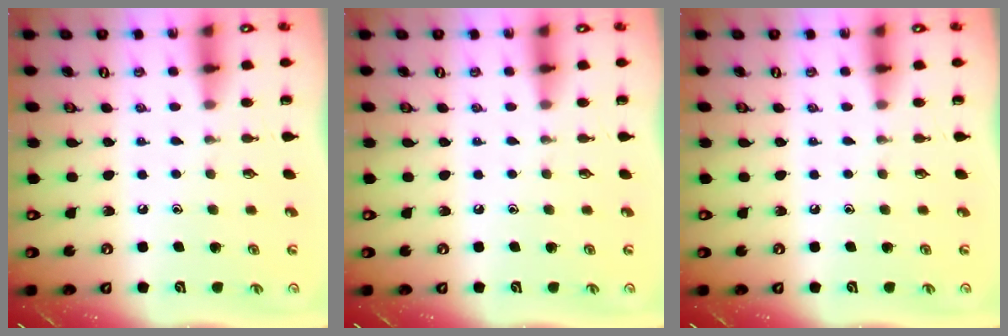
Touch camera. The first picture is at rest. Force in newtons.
{"total": 0.0}
{"total": 0.0}